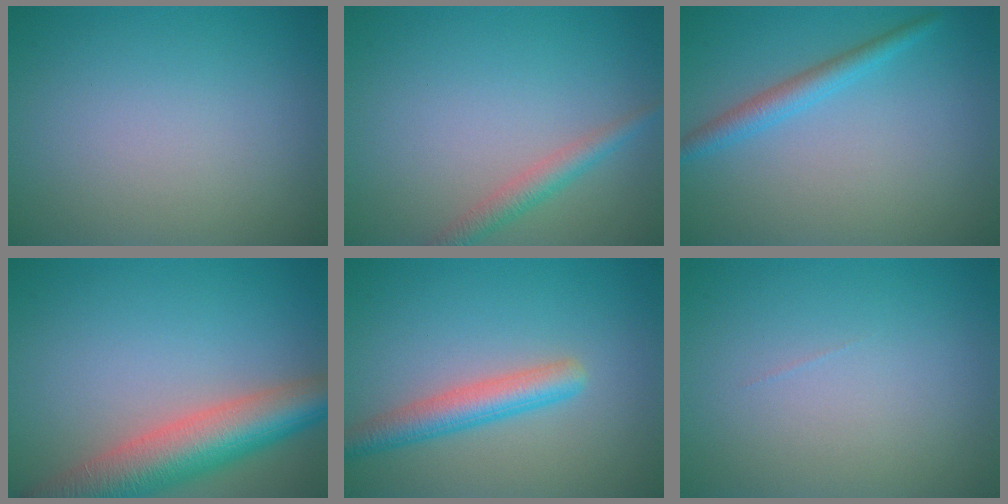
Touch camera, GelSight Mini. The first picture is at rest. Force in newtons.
{"total": 2.1, "press": 2.1, "slide": 0.0}
{"total": 2.3, "press": 2.3, "slide": 0.1}
{"total": 8.4, "press": 8.4, "slide": 0.5}
{"total": 3.6, "press": 3.6, "slide": 0.1}
{"total": 0.0}